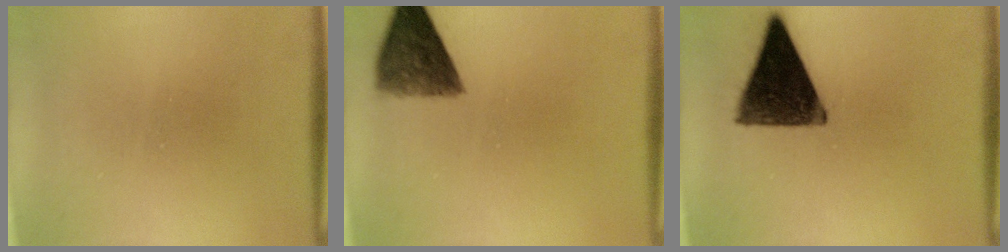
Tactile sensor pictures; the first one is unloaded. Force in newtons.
{"total": 7.5}
{"total": 13.7}